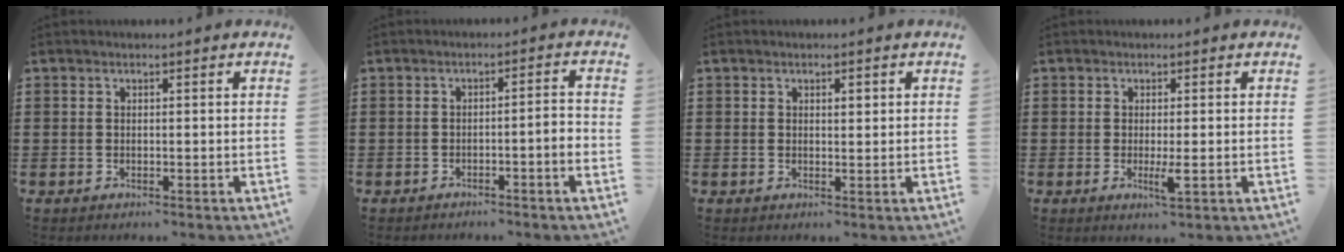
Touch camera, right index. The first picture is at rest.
{"total": 2.8, "force": [-1.6, -0.1, 2.2], "torque": [-0.037, -0.001, -0.032]}
{"total": 1.1, "force": [0.4, 0.5, 0.9], "torque": [-0.016, 0.005, 0.006]}
{"total": 2.4, "force": [-0.4, 0.4, 2.3], "torque": [-0.048, -0.005, -0.009]}